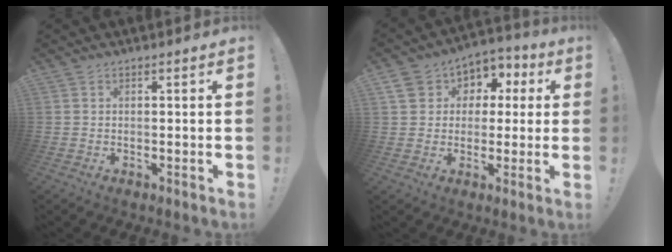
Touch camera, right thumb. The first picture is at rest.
{"total": 9.2, "force": [2.0, 8.5, 3.1], "torque": [-0.043, -0.005, 0.043]}